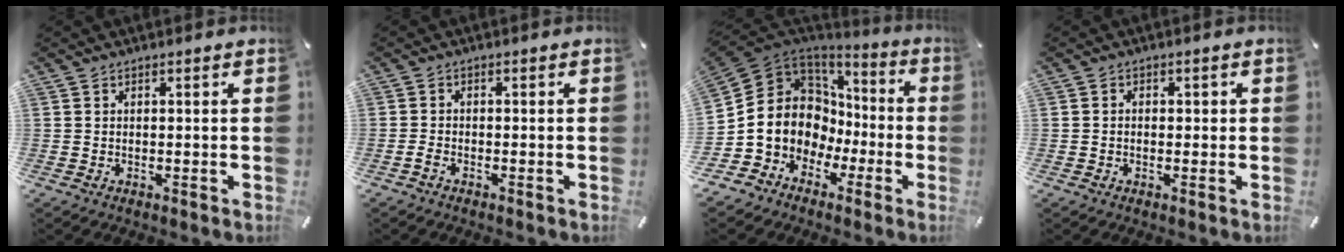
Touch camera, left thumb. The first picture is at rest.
{"total": 1.5, "force": [-1.0, 0.7, 0.9], "torque": [-0.017, 0.003, -0.019]}
{"total": 10.9, "force": [-0.5, 10.5, 2.7], "torque": [-0.073, -0.038, 0.000]}
{"total": 1.6, "force": [-0.6, 1.3, 0.6], "torque": [-0.013, 0.006, -0.015]}